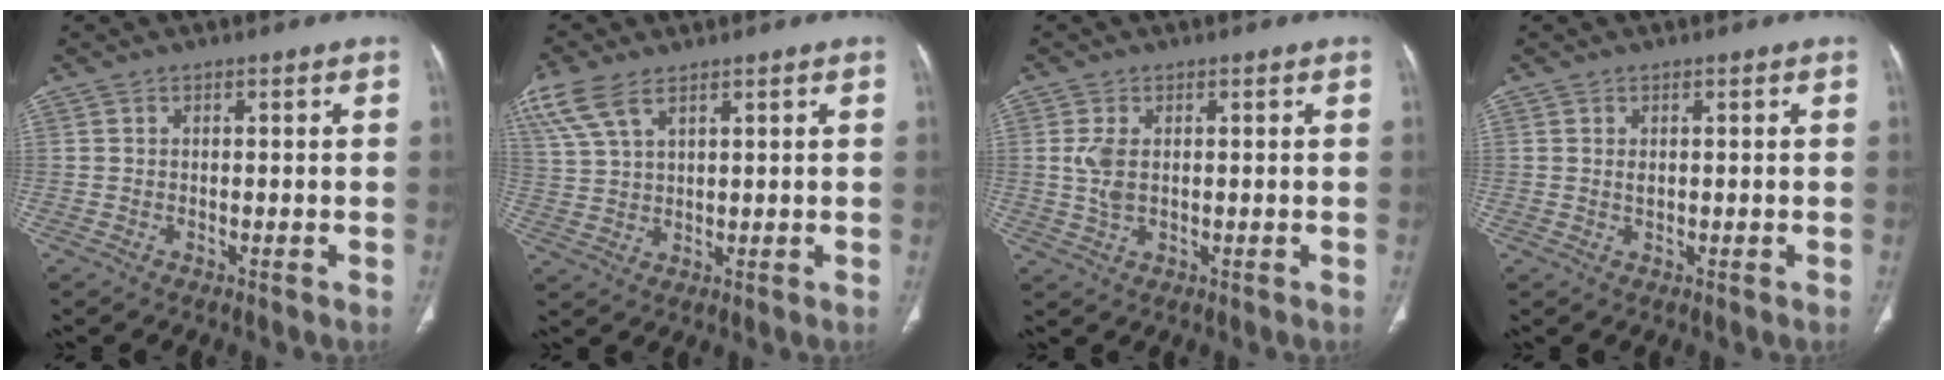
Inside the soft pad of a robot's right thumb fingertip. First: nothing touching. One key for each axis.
{"total": 10.0, "fx": 6.0, "fy": 4.8, "fz": 6.4, "tx": -0.152, "ty": 0.000, "tz": 0.126}
{"total": 3.8, "fx": 0.5, "fy": 2.1, "fz": 3.1, "tx": -0.077, "ty": -0.001, "tz": 0.014}
{"total": 0.9, "fx": 0.2, "fy": 0.5, "fz": 0.7, "tx": -0.014, "ty": -0.002, "tz": 0.007}